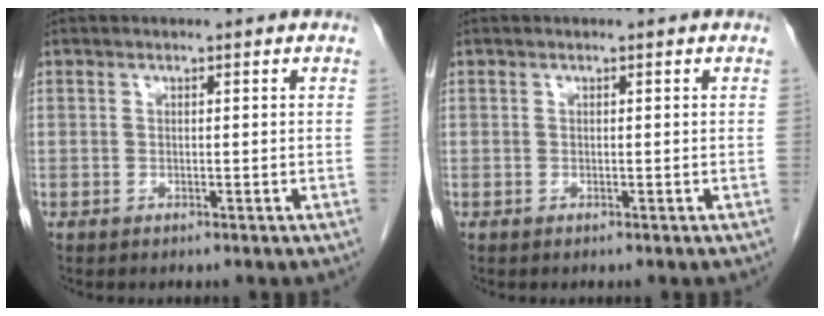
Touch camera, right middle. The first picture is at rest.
{"total": 0.0}